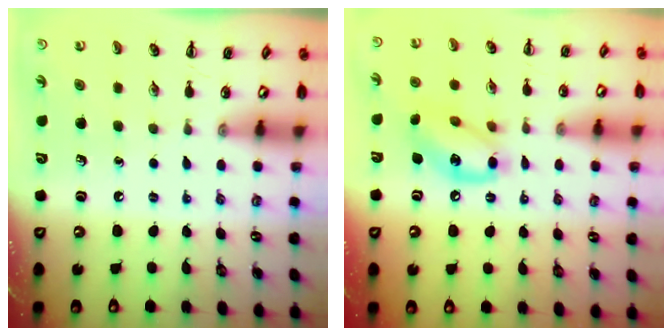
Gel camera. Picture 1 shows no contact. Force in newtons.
{"total": 13.4, "press": 13.2, "slide": 2.1}